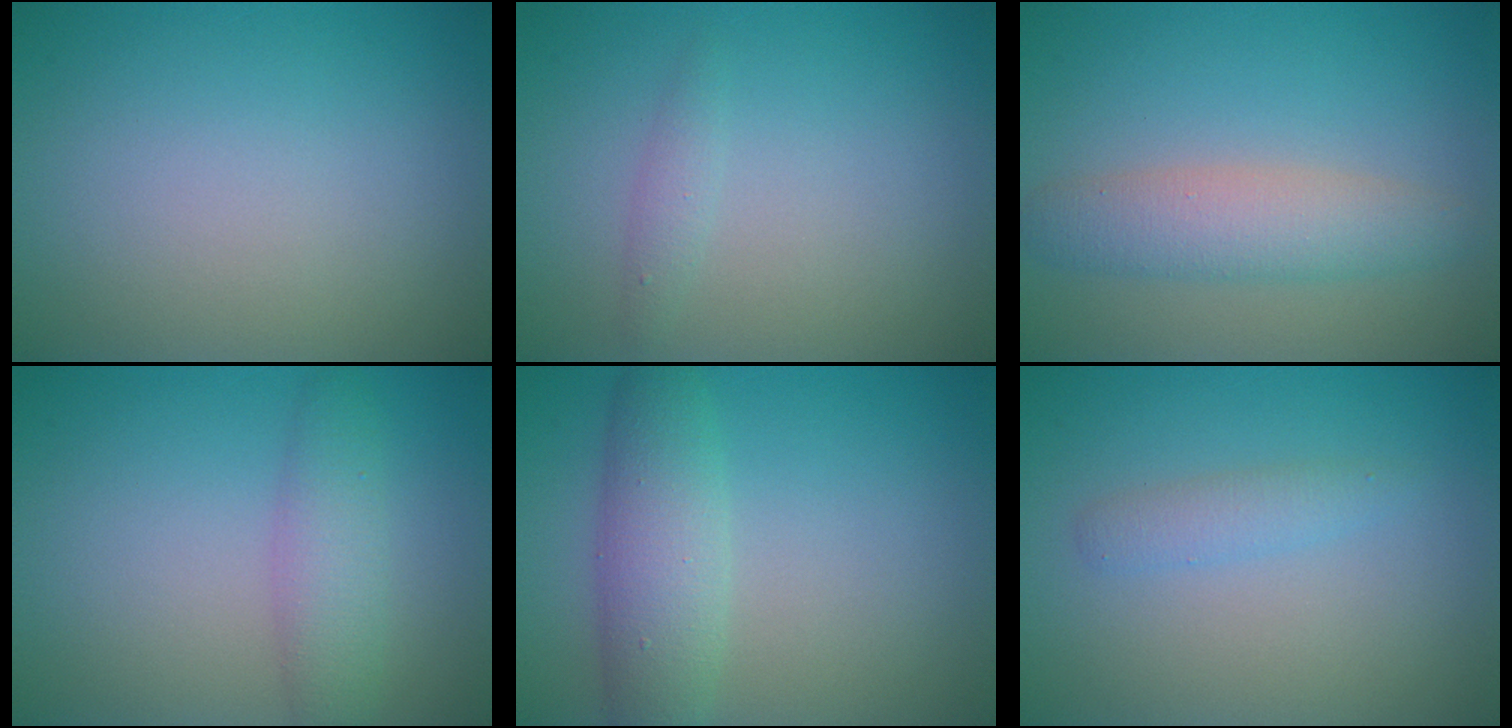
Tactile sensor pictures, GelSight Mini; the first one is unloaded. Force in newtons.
{"total": 1.0, "press": 1.0, "slide": 0.1}
{"total": 3.8, "press": 3.8, "slide": 0.1}
{"total": 3.0, "press": 3.0, "slide": 0.0}
{"total": 4.5, "press": 4.5, "slide": 0.1}
{"total": 1.4, "press": 1.4, "slide": 0.1}